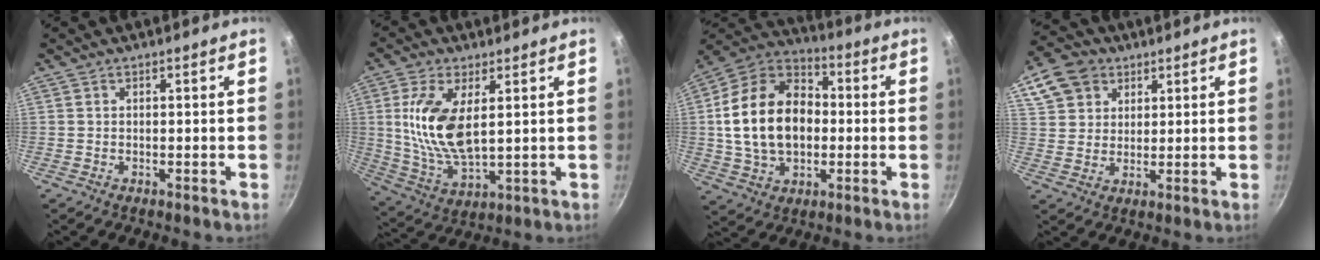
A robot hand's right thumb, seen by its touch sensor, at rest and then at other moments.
{"total": 13.6, "force": [2.8, 6.4, 11.6], "torque": [-0.229, -0.018, 0.062]}
{"total": 20.7, "force": [0.1, 14.5, 14.8], "torque": [-0.238, 0.032, -0.004]}
{"total": 11.5, "force": [5.7, 8.9, 4.6], "torque": [-0.080, 0.011, 0.103]}